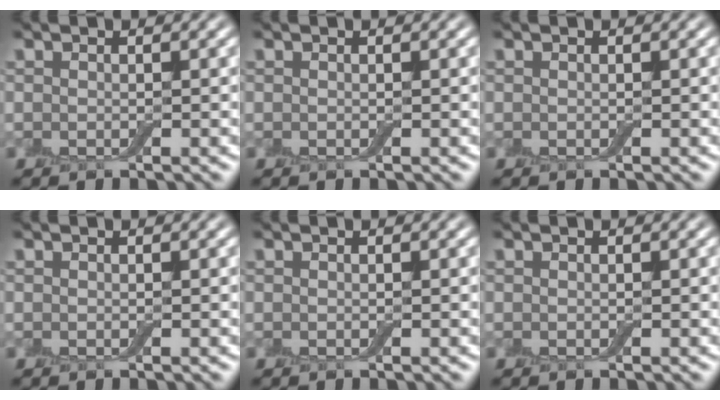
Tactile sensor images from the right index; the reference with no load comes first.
{"total": 0.0}
{"total": 0.0}
{"total": 0.0}
{"total": 0.0}
{"total": 0.0}